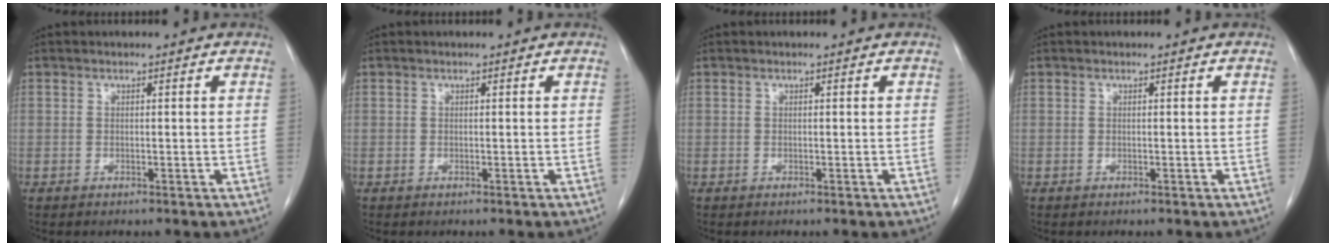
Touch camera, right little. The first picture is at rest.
{"total": 0.0}
{"total": 0.0}
{"total": 0.0}